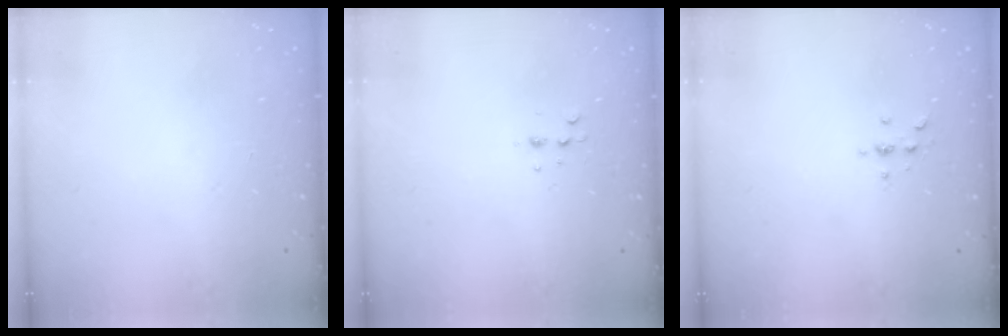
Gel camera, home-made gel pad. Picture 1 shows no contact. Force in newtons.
{"total": 3.9, "press": 3.8, "slide": 1.1}
{"total": 2.4, "press": 2.4, "slide": 0.3}